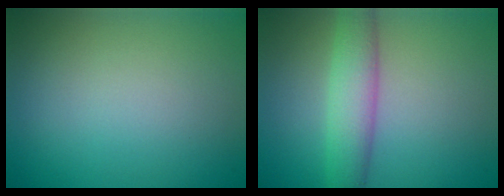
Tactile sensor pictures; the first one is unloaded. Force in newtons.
{"total": 4.1, "press": 4.1, "slide": 0.1}